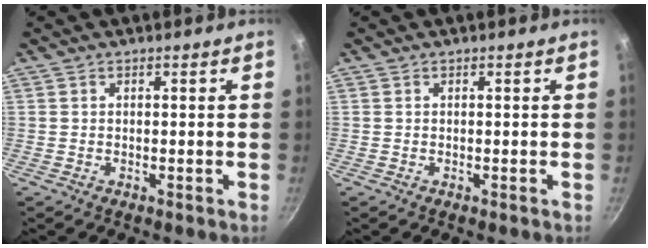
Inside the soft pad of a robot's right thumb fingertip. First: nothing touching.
{"total": 0.0}